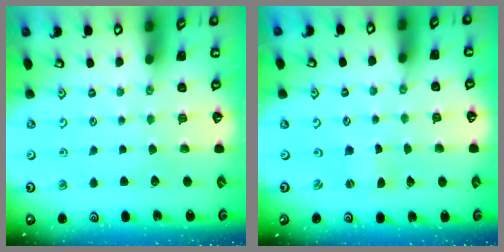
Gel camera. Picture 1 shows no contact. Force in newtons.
{"total": 0.0}